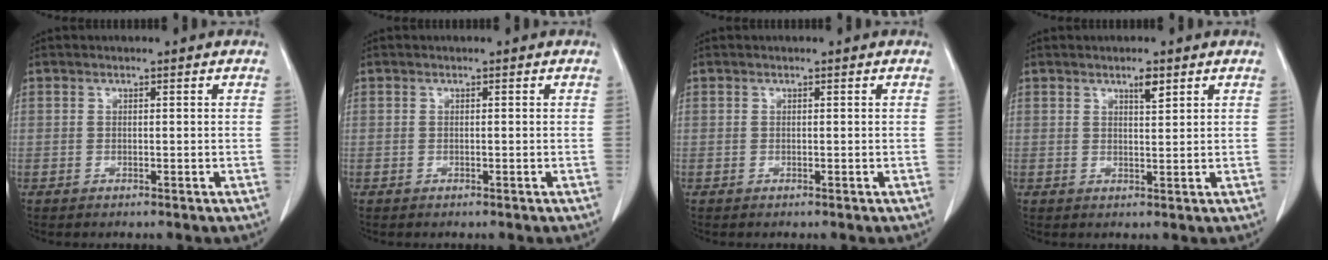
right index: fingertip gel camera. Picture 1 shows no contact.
{"total": 0.0}
{"total": 0.0}
{"total": 2.2, "force": [1.5, 0.4, 1.6], "torque": [-0.029, -0.001, 0.025]}